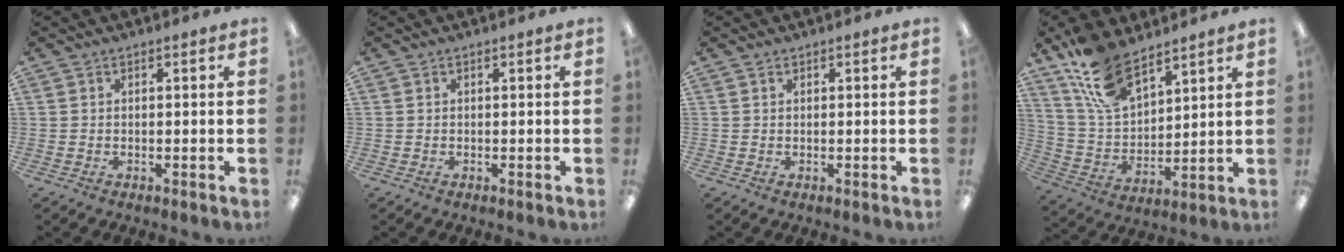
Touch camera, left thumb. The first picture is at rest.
{"total": 0.0}
{"total": 0.6, "force": [0.4, 0.3, 0.3], "torque": [-0.006, 0.002, 0.007]}
{"total": 15.4, "force": [10.9, 7.3, 8.1], "torque": [-0.173, -0.041, 0.208]}